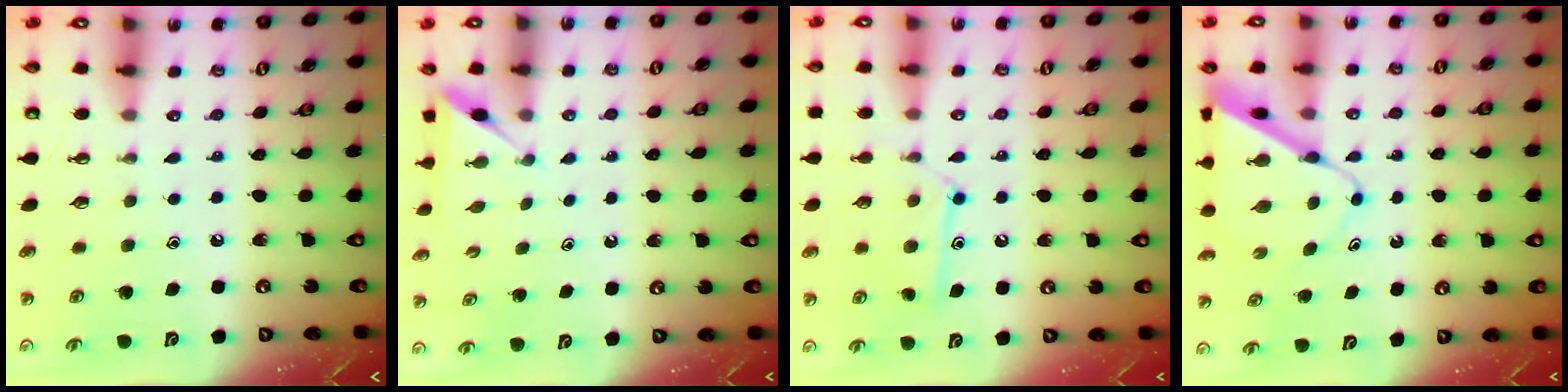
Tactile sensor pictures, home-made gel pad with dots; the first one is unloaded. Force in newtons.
{"total": 2.5, "press": 2.5, "slide": 0.2}
{"total": 12.3, "press": 12.3, "slide": 0.8}
{"total": 7.7, "press": 7.7, "slide": 0.4}